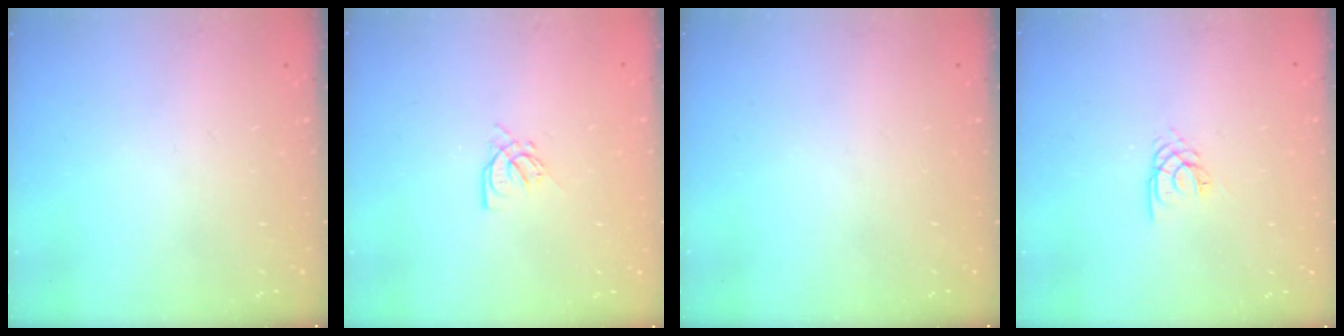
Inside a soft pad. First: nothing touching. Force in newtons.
{"total": 4.4, "press": 4.4, "slide": 0.3}
{"total": 0.0}
{"total": 2.1, "press": 2.1, "slide": 0.2}